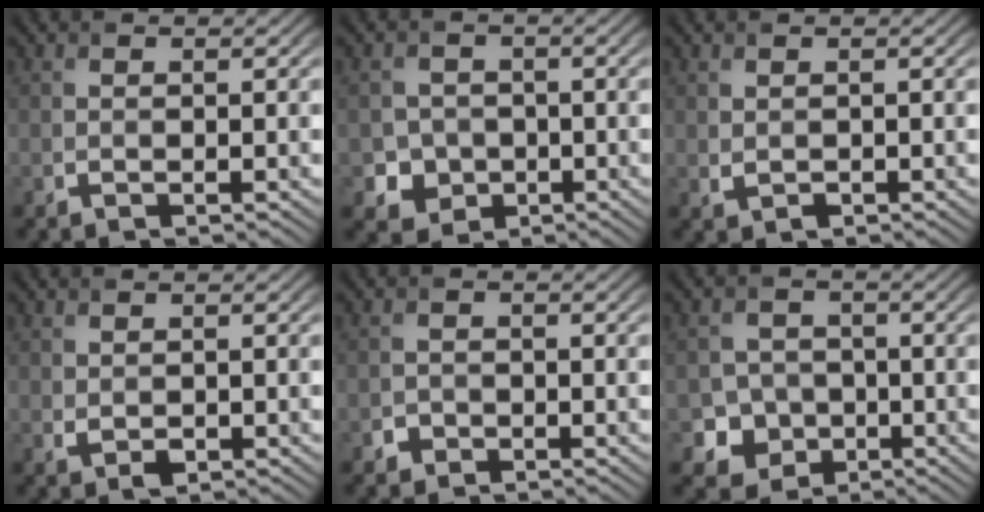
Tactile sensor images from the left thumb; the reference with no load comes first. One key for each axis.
{"total": 4.2, "fx": -1.1, "fy": 3.9, "fz": 1.1, "tx": -0.020, "ty": -0.007, "tz": -0.035}
{"total": 0.8, "fx": 0.1, "fy": 0.6, "fz": 0.4, "tx": -0.014, "ty": -0.005, "tz": 0.008}
{"total": 1.1, "fx": 0.0, "fy": 0.8, "fz": 0.8, "tx": -0.020, "ty": -0.006, "tz": 0.005}
{"total": 1.3, "fx": -0.8, "fy": 1.0, "fz": 0.2, "tx": 0.000, "ty": 0.000, "tz": -0.018}
{"total": 5.0, "fx": -1.7, "fy": 4.5, "fz": 1.4, "tx": -0.021, "ty": -0.005, "tz": -0.052}